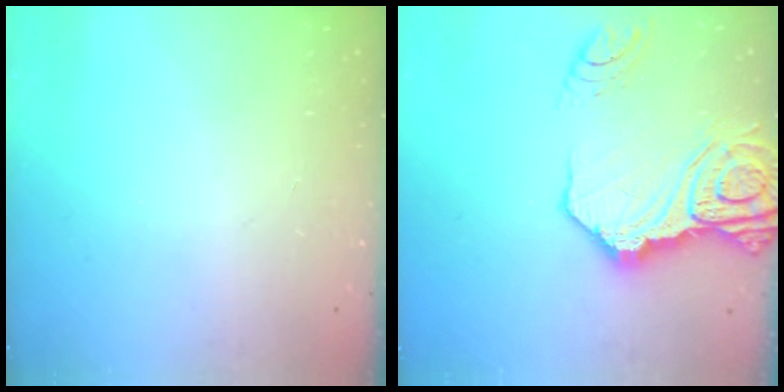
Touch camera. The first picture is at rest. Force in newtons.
{"total": 22.5, "press": 22.4, "slide": 2.8}